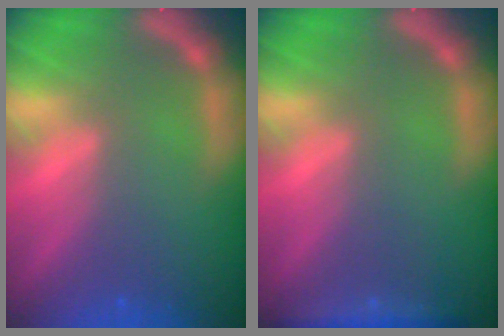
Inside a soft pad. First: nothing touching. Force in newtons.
{"total": 2.4}